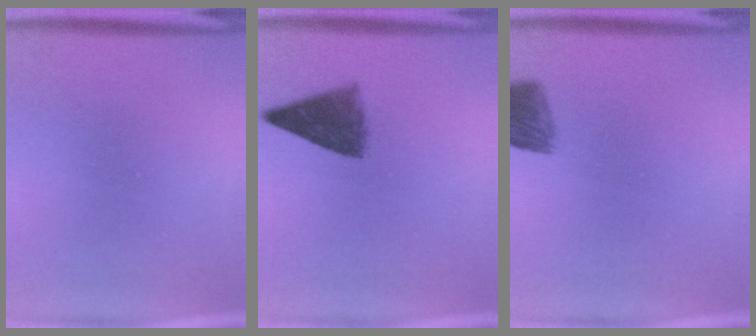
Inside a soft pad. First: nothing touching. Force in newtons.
{"total": 5.6}
{"total": 6.0}